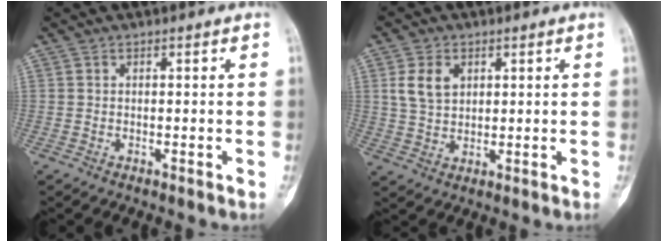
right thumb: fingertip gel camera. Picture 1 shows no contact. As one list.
[{"total": 5.8, "force": [2.0, 4.1, 3.7], "torque": [-0.058, -0.006, 0.041]}]